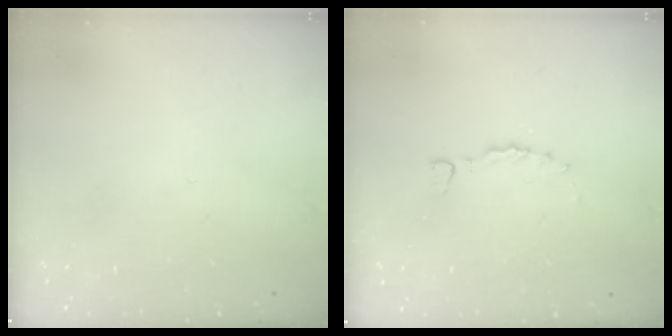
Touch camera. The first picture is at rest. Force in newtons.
{"total": 0.0}